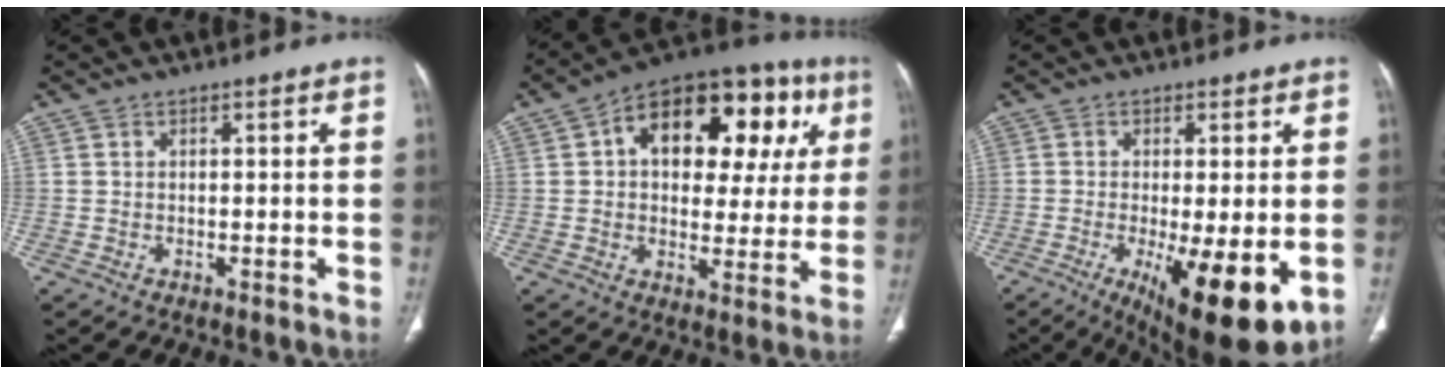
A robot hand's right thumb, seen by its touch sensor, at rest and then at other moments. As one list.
[{"total": 22.3, "force": [6.5, 13.2, 16.7], "torque": [-0.179, 0.029, 0.088]}, {"total": 14.4, "force": [-4.1, 4.2, 13.2], "torque": [-0.176, -0.025, -0.047]}]